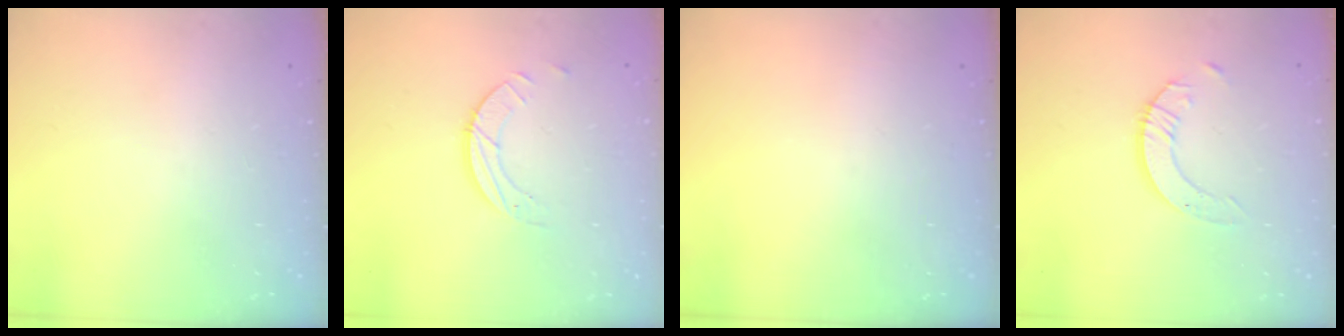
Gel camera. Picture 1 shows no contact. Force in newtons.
{"total": 3.9, "press": 3.9, "slide": 0.1}
{"total": 0.0}
{"total": 3.5, "press": 3.4, "slide": 0.4}